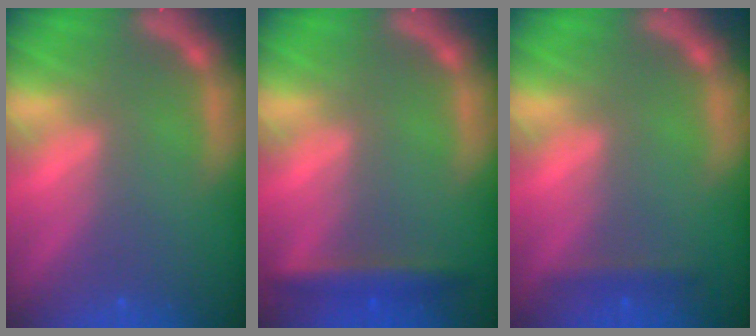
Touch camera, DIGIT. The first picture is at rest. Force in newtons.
{"total": 2.9}
{"total": 1.4}